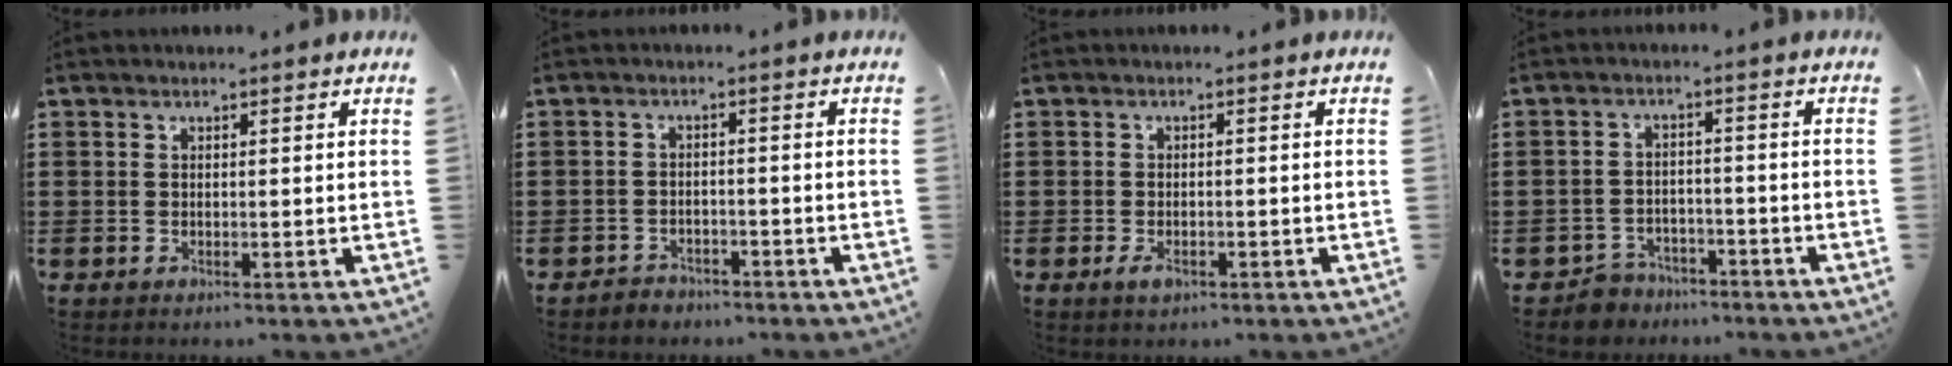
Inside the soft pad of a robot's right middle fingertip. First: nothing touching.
{"total": 2.1, "force": [-2.0, 0.6, -0.2], "torque": [-0.004, 0.002, -0.046]}
{"total": 1.7, "force": [-0.9, 0.8, 1.1], "torque": [-0.029, -0.004, -0.018]}
{"total": 3.9, "force": [-3.8, 1.0, 0.0], "torque": [-0.014, 0.003, -0.081]}